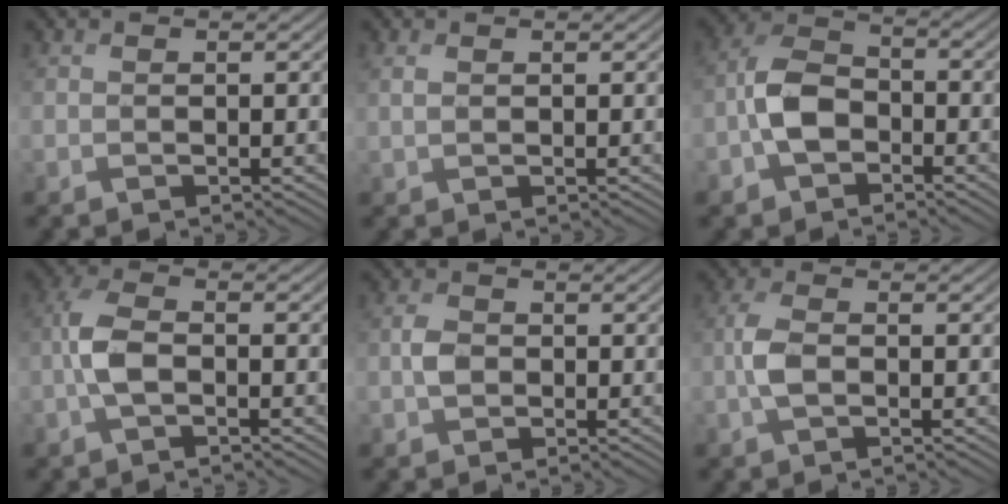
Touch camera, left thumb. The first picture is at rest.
{"total": 1.1, "force": [1.0, 0.0, 0.6], "torque": [-0.016, 0.007, 0.022]}
{"total": 5.4, "force": [-1.9, 3.5, 3.6], "torque": [-0.075, 0.014, -0.051]}
{"total": 4.3, "force": [-0.9, 1.7, 3.9], "torque": [-0.091, 0.014, -0.026]}
{"total": 2.0, "force": [0.1, 1.6, 1.2], "torque": [-0.026, 0.006, -0.006]}
{"total": 2.8, "force": [-0.3, 1.1, 2.5], "torque": [-0.060, 0.008, -0.014]}